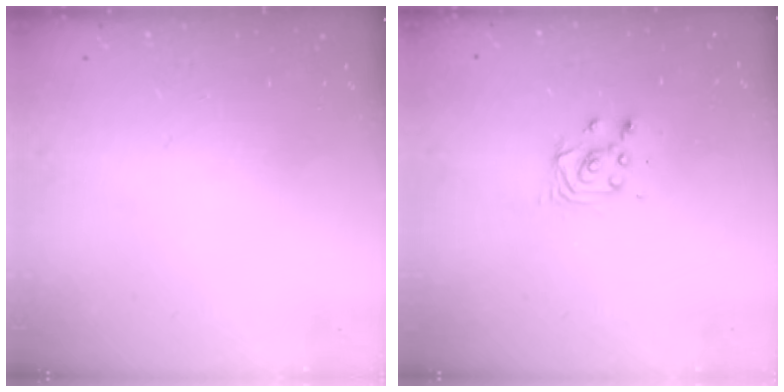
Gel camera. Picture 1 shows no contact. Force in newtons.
{"total": 4.7, "press": 4.7, "slide": 0.5}